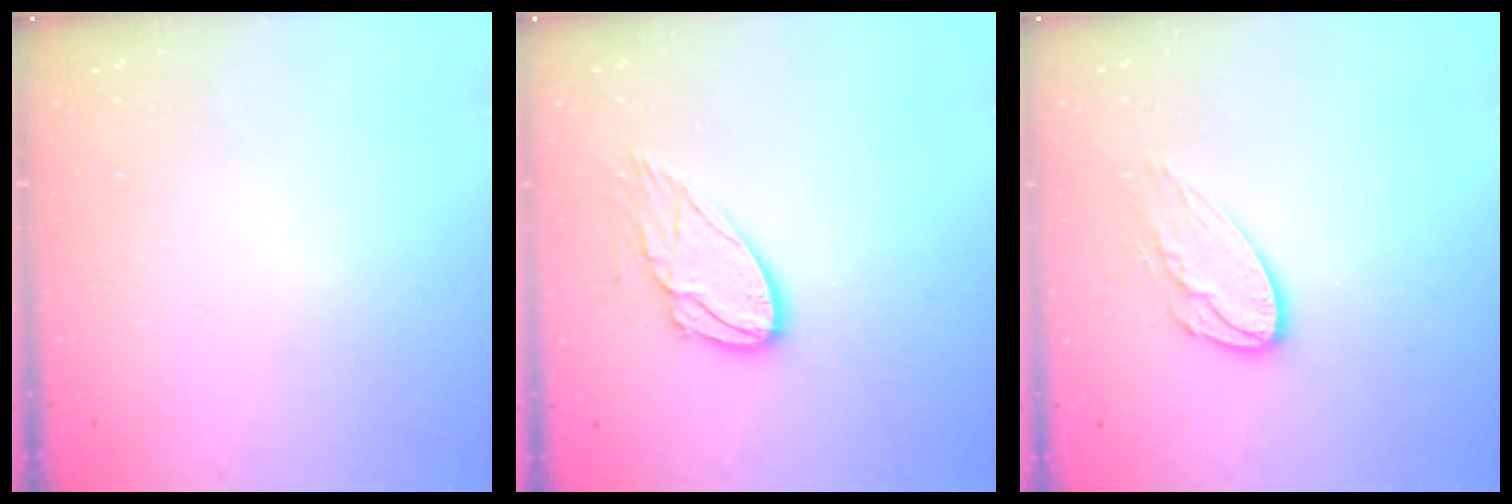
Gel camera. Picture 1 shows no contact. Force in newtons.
{"total": 11.0, "press": 10.9, "slide": 0.5}
{"total": 10.9, "press": 10.9, "slide": 0.8}